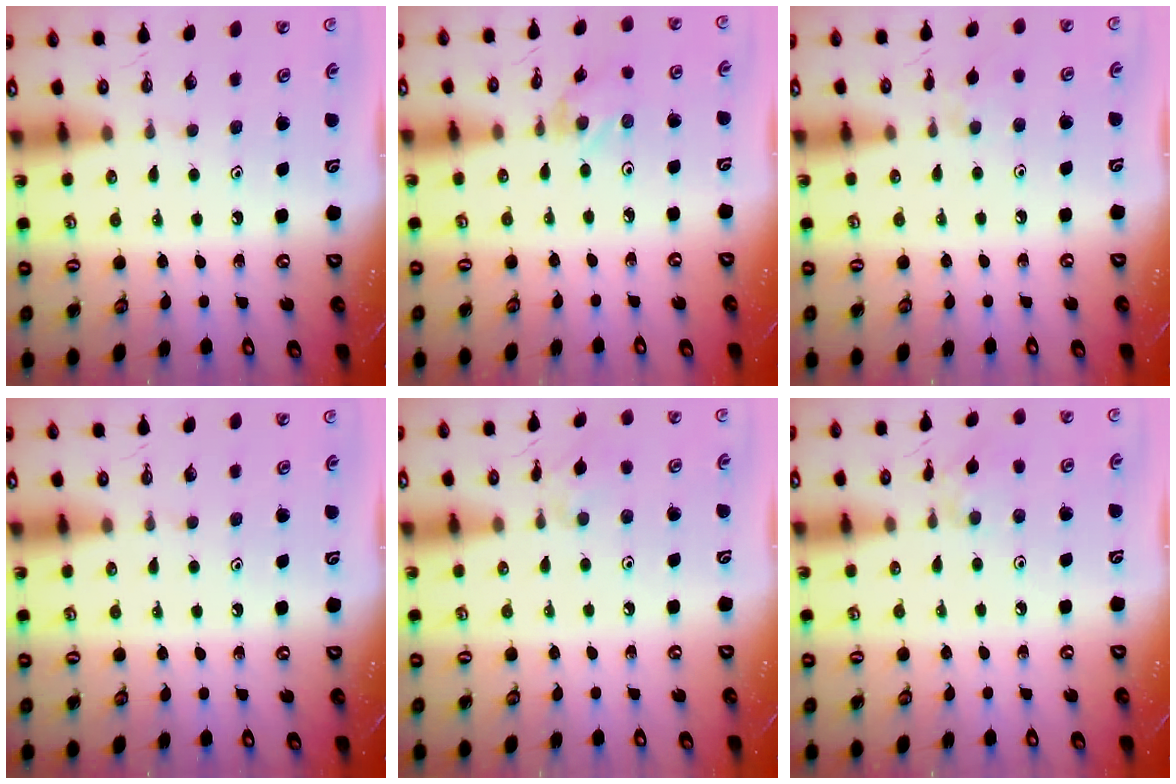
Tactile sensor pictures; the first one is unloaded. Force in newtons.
{"total": 0.6, "press": 0.6, "slide": 0.2}
{"total": 3.4, "press": 3.3, "slide": 0.6}
{"total": 0.0}
{"total": 1.9, "press": 1.9, "slide": 0.5}
{"total": 1.9, "press": 1.8, "slide": 0.5}